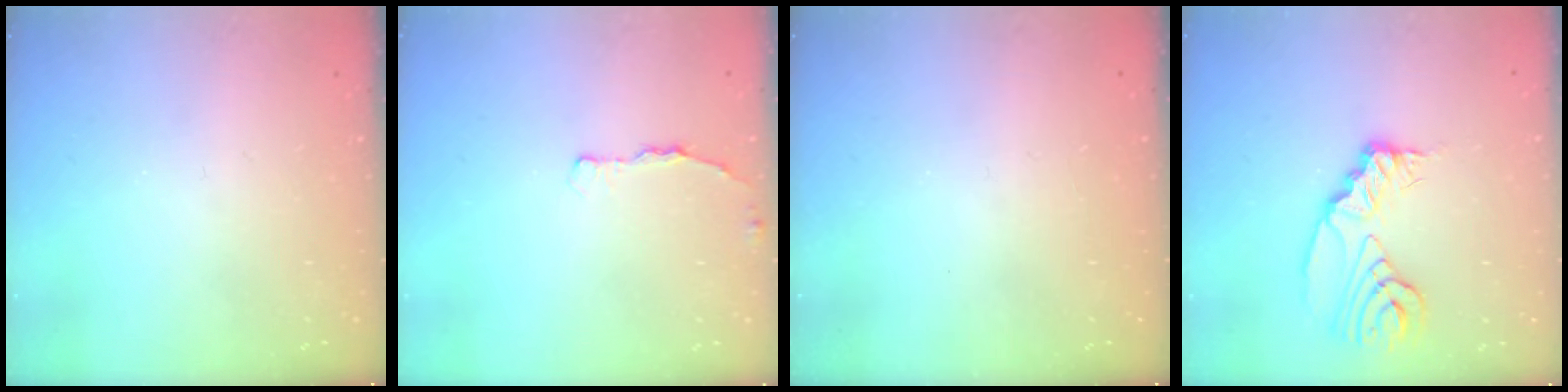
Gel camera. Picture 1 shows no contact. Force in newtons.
{"total": 3.1, "press": 3.1, "slide": 0.5}
{"total": 0.0}
{"total": 10.4, "press": 10.4, "slide": 1.2}